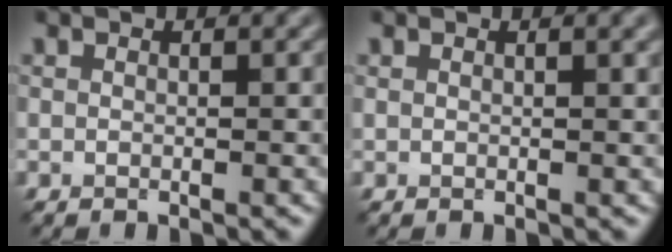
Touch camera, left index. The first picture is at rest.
{"total": 1.4, "force": [0.8, 0.4, 1.1], "torque": [-0.013, 0.003, 0.009]}